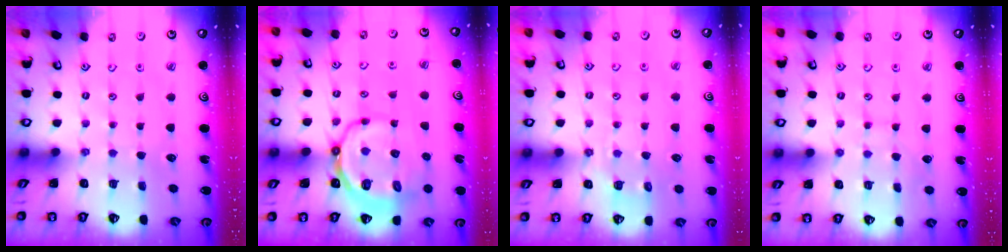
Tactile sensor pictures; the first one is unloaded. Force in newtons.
{"total": 12.7, "press": 12.4, "slide": 3.0}
{"total": 5.1, "press": 5.0, "slide": 1.0}
{"total": 5.0, "press": 5.0, "slide": 0.5}